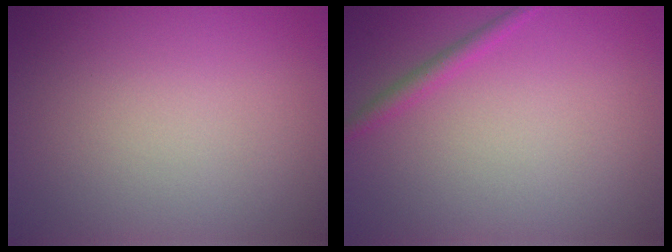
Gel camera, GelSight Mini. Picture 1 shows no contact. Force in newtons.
{"total": 1.3, "press": 1.3, "slide": 0.1}